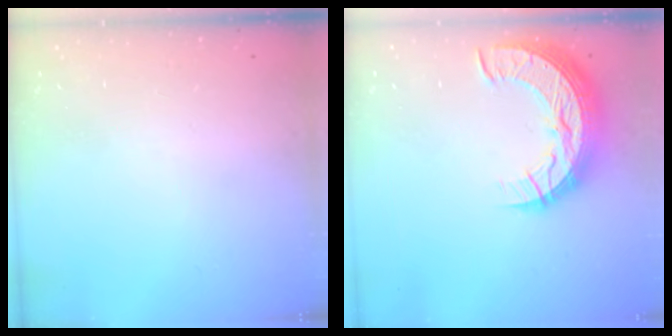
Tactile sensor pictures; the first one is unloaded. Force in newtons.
{"total": 15.0, "press": 15.0, "slide": 1.0}